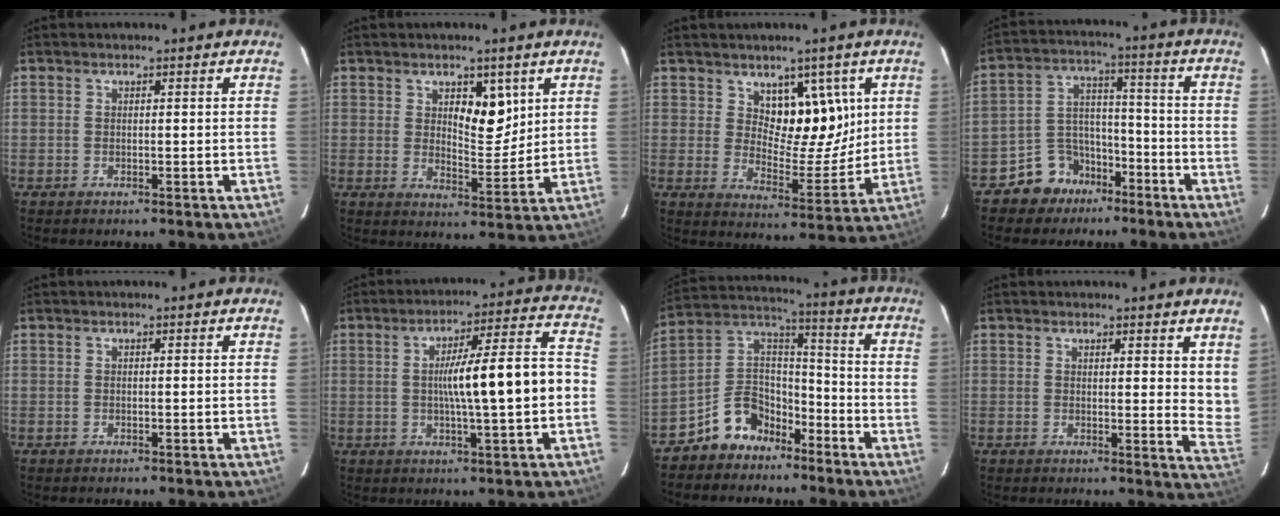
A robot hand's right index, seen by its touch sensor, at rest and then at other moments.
{"total": 6.4, "force": [2.8, 2.8, 5.0], "torque": [-0.076, -0.005, 0.049]}
{"total": 9.0, "force": [3.9, 5.0, 6.4], "torque": [-0.080, 0.002, 0.072]}
{"total": 8.4, "force": [-5.6, 6.1, 1.6], "torque": [-0.031, 0.026, -0.092]}
{"total": 0.0}
{"total": 12.6, "force": [-1.2, 0.5, 12.5], "torque": [-0.190, 0.022, -0.019]}
{"total": 9.6, "force": [-6.7, 6.3, 2.9], "torque": [-0.066, 0.043, -0.126]}
{"total": 7.2, "force": [5.7, 2.1, 3.8], "torque": [-0.041, -0.032, 0.055]}